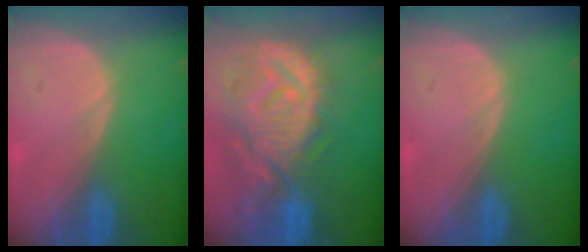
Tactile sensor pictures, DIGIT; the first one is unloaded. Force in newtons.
{"total": 12.6, "press": 11.1, "slide": 5.8}
{"total": 0.0}